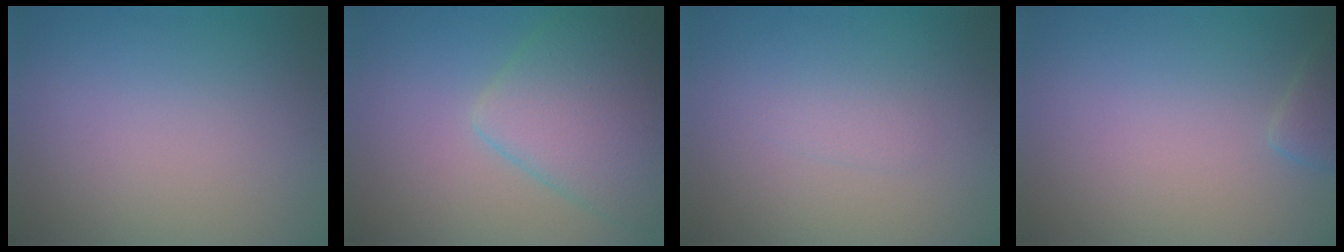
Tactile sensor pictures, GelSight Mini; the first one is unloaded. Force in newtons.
{"total": 6.8, "press": 6.8, "slide": 0.3}
{"total": 1.0, "press": 1.0, "slide": 0.1}
{"total": 1.5, "press": 1.5, "slide": 0.1}